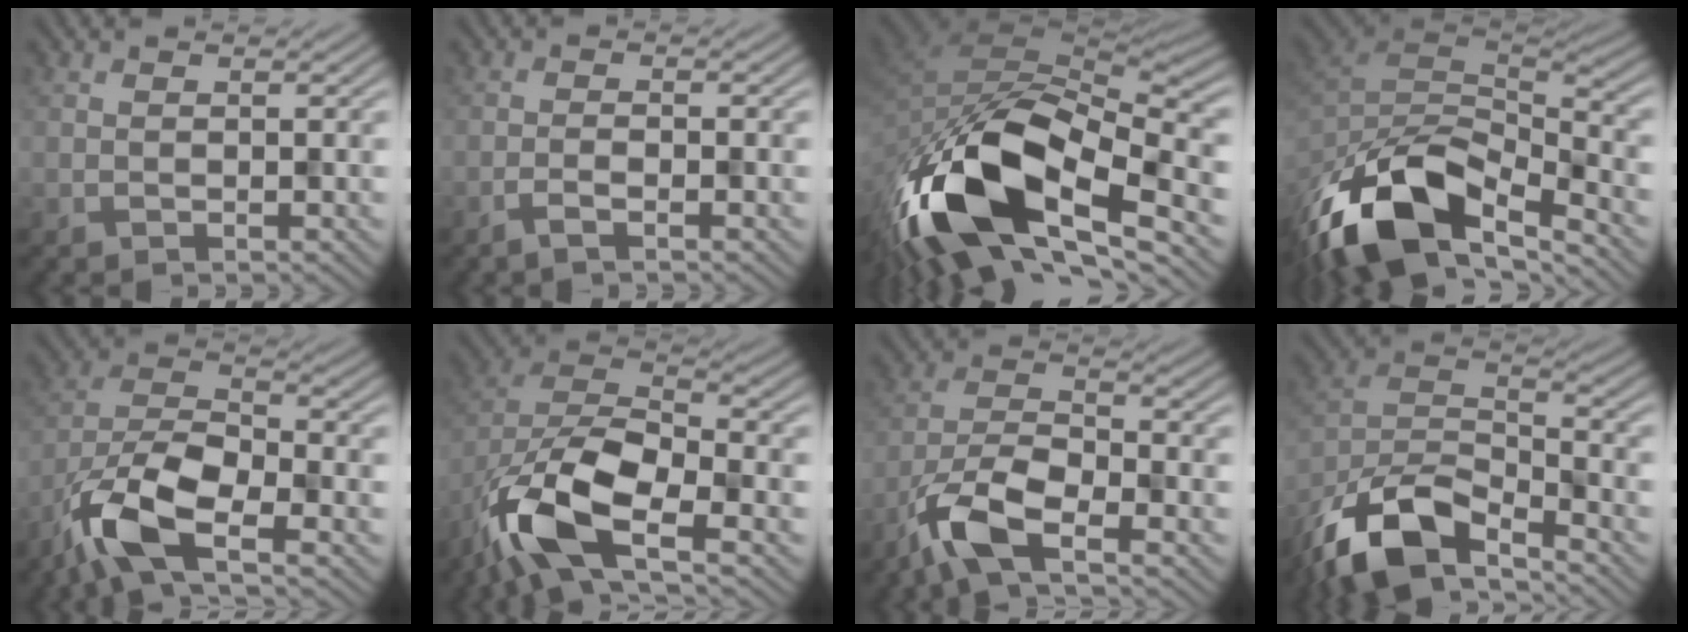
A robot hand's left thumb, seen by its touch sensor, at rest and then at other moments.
{"total": 1.5, "force": [-1.1, 0.2, 1.1], "torque": [-0.022, 0.007, -0.025]}
{"total": 18.7, "force": [-7.7, 8.8, 14.5], "torque": [-0.305, -0.028, -0.141]}
{"total": 15.9, "force": [-9.8, 7.0, 10.4], "torque": [-0.255, -0.027, -0.167]}
{"total": 11.2, "force": [-6.5, 4.4, 8.0], "torque": [-0.164, -0.007, -0.143]}
{"total": 14.3, "force": [-7.4, 6.4, 10.4], "torque": [-0.229, -0.019, -0.151]}
{"total": 8.6, "force": [-5.5, 2.8, 5.9], "torque": [-0.120, -0.001, -0.123]}
{"total": 13.4, "force": [-9.4, 5.1, 8.0], "torque": [-0.174, -0.013, -0.194]}